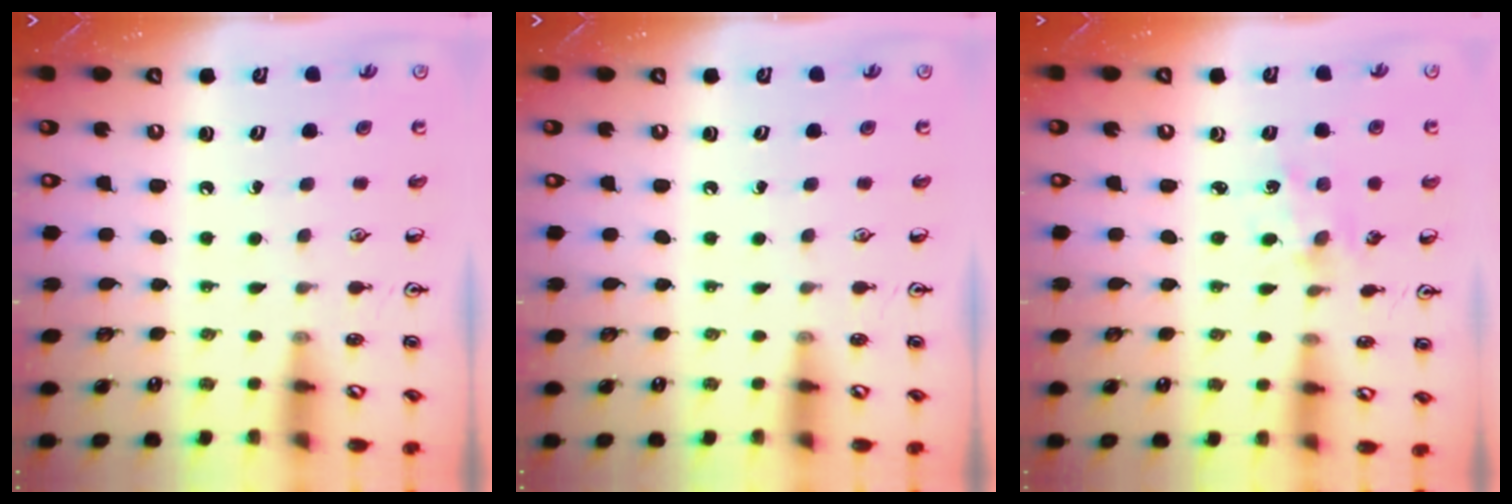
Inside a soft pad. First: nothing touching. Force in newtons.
{"total": 0.0}
{"total": 1.3, "press": 1.3, "slide": 0.2}